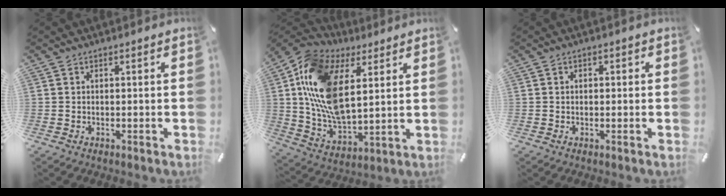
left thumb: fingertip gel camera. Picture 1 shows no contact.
{"total": 17.4, "force": [5.5, 10.7, 12.6], "torque": [-0.302, -0.022, 0.099]}
{"total": 1.2, "force": [0.0, 0.9, 0.8], "torque": [-0.015, 0.007, -0.003]}